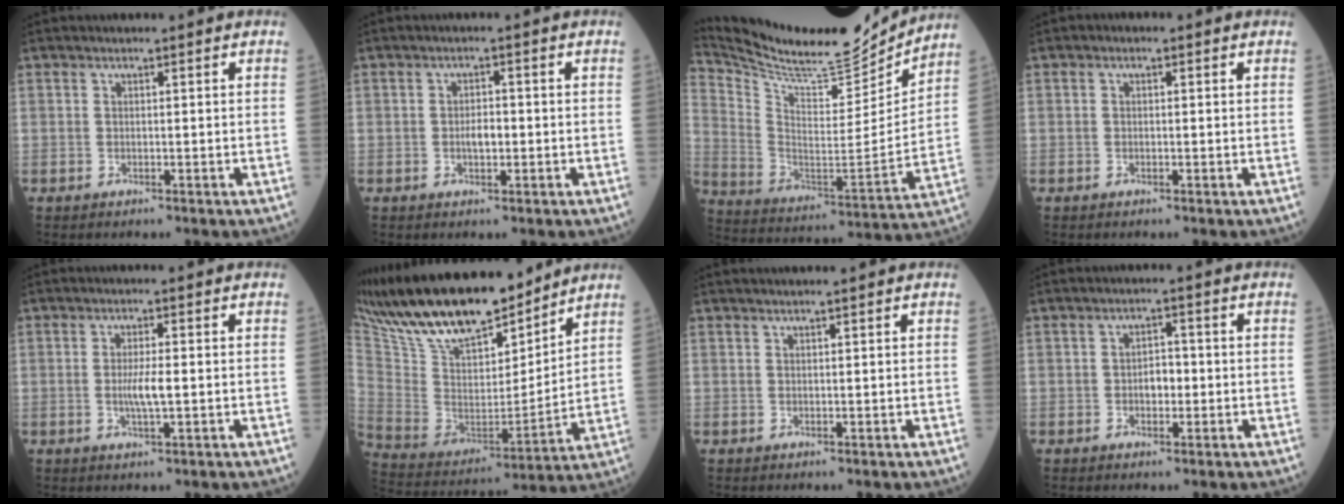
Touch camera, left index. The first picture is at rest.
{"total": 2.1, "force": [-0.6, 0.9, 1.9], "torque": [-0.032, 0.000, -0.010]}
{"total": 20.5, "force": [19.3, 2.3, 6.6], "torque": [-0.141, -0.044, 0.308]}
{"total": 0.7, "force": [-0.1, 0.6, 0.3], "torque": [-0.004, -0.002, -0.009]}
{"total": 3.3, "force": [-0.5, 0.2, 3.2], "torque": [-0.064, -0.008, -0.010]}
{"total": 23.1, "force": [18.5, 6.8, 12.1], "torque": [-0.234, 0.012, 0.329]}
{"total": 2.5, "force": [2.2, 0.0, 1.1], "torque": [-0.008, 0.016, 0.031]}
{"total": 2.6, "force": [-0.6, 1.4, 2.0], "torque": [-0.028, 0.003, -0.012]}